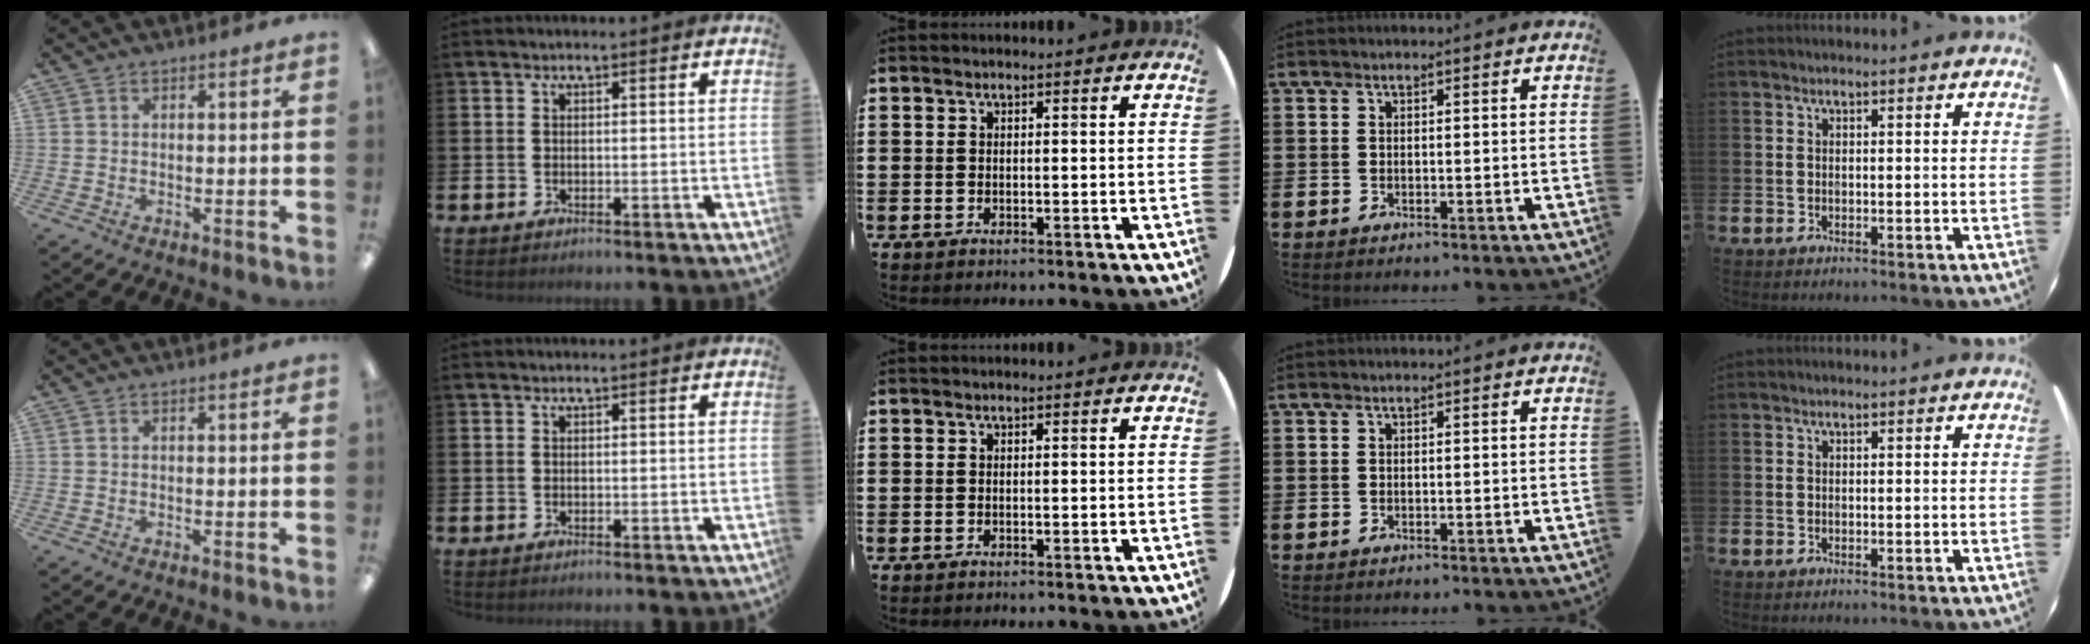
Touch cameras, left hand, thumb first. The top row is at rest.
{}